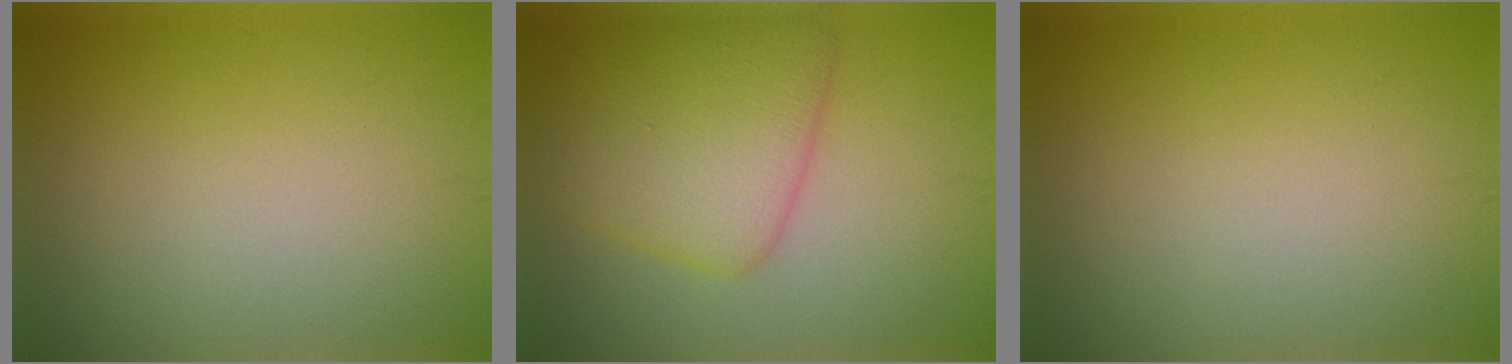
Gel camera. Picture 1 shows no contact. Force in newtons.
{"total": 6.5, "press": 6.5, "slide": 0.1}
{"total": 0.0}